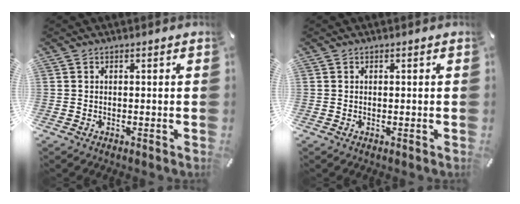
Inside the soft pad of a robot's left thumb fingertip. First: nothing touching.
{"total": 0.0}